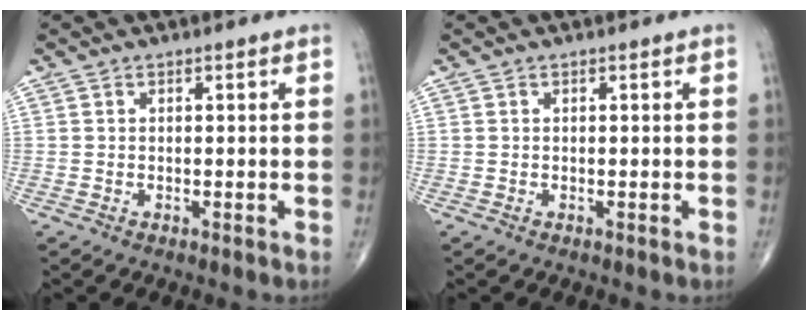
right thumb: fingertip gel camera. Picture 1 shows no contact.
{"total": 0.0}